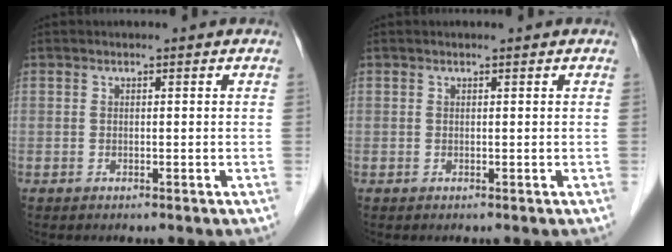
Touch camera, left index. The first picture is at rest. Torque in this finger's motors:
{"motor_torque": [-0.02, 0.00, 0.00, 0.01]}